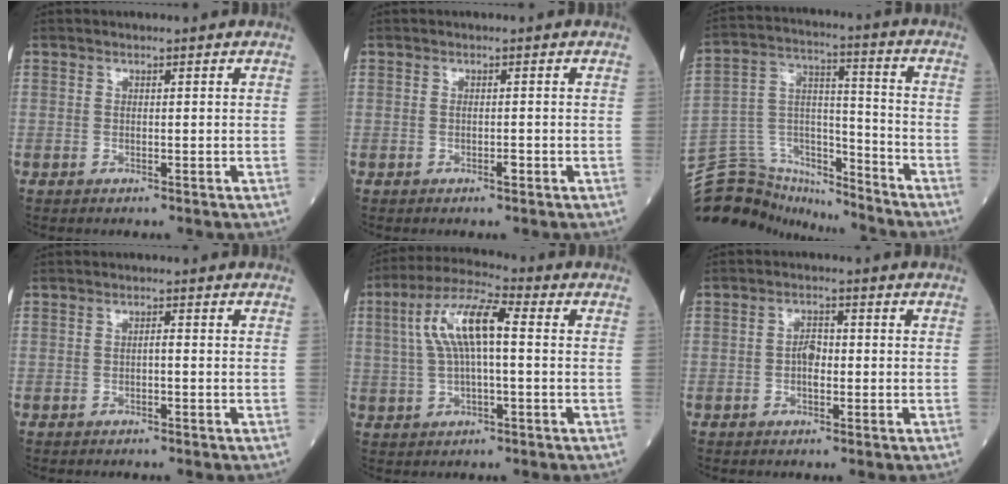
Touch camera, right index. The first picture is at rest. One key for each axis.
{"total": 0.9, "fx": -0.4, "fy": 0.2, "fz": 0.8, "tx": -0.016, "ty": 0.000, "tz": -0.006}
{"total": 17.8, "fx": -16.8, "fy": 5.5, "fz": 2.8, "tx": -0.064, "ty": 0.059, "tz": -0.276}
{"total": 0.7, "fx": -0.3, "fy": 0.1, "fz": 0.7, "tx": -0.012, "ty": 0.002, "tz": -0.006}
{"total": 9.8, "fx": 1.4, "fy": 2.3, "fz": 9.4, "tx": -0.194, "ty": 0.030, "tz": 0.024}
{"total": 2.7, "fx": -0.5, "fy": 1.3, "fz": 2.2, "tx": -0.038, "ty": 0.005, "tz": -0.010}